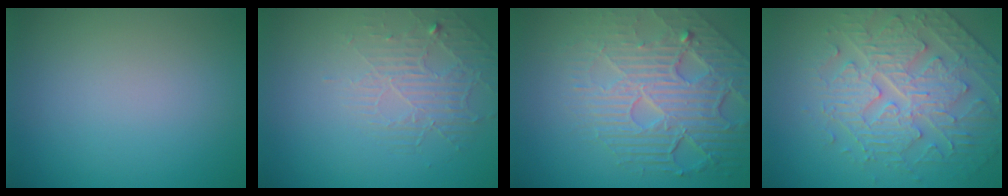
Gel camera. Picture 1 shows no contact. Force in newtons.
{"total": 2.2, "press": 1.4, "slide": 1.7}
{"total": 8.2, "press": 5.7, "slide": 5.9}
{"total": 4.6, "press": 4.6, "slide": 0.1}